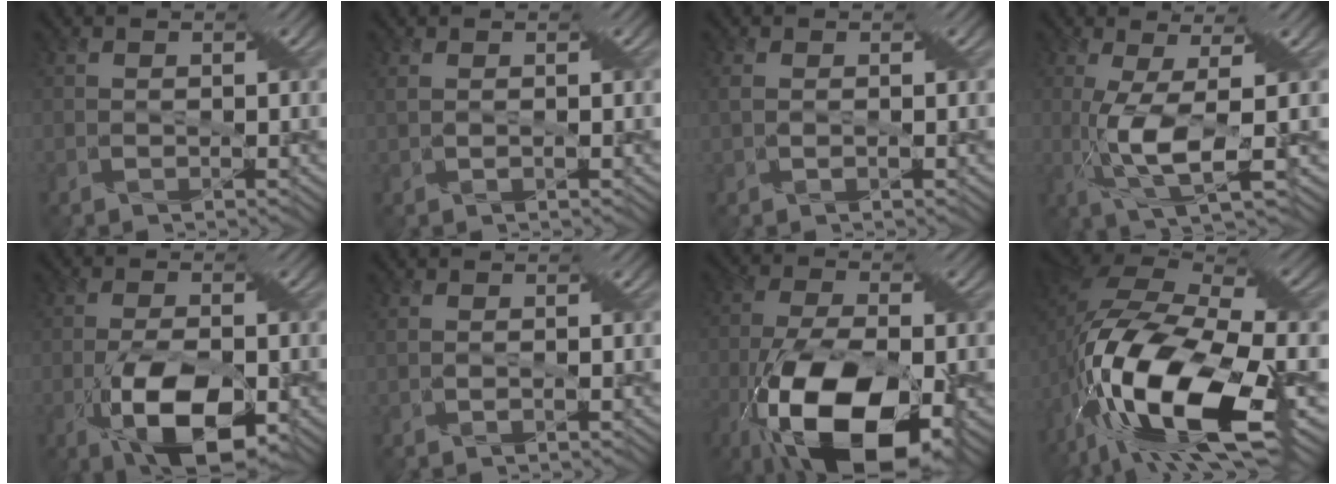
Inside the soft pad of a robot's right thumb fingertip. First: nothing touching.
{"total": 1.6, "force": [0.4, 0.7, 1.4], "torque": [-0.029, 0.001, 0.009]}
{"total": 2.0, "force": [0.1, 1.0, 1.8], "torque": [-0.039, -0.001, 0.002]}
{"total": 6.8, "force": [-0.6, 0.7, 6.7], "torque": [-0.143, 0.007, -0.010]}
{"total": 10.6, "force": [-4.2, 4.5, 8.7], "torque": [-0.163, -0.016, -0.071]}
{"total": 1.0, "force": [0.2, 0.5, 0.9], "torque": [-0.022, 0.000, 0.006]}
{"total": 17.8, "force": [-8.0, 8.3, 13.6], "torque": [-0.270, -0.029, -0.137]}
{"total": 19.4, "force": [-6.0, 8.5, 16.3], "torque": [-0.357, -0.014, -0.099]}